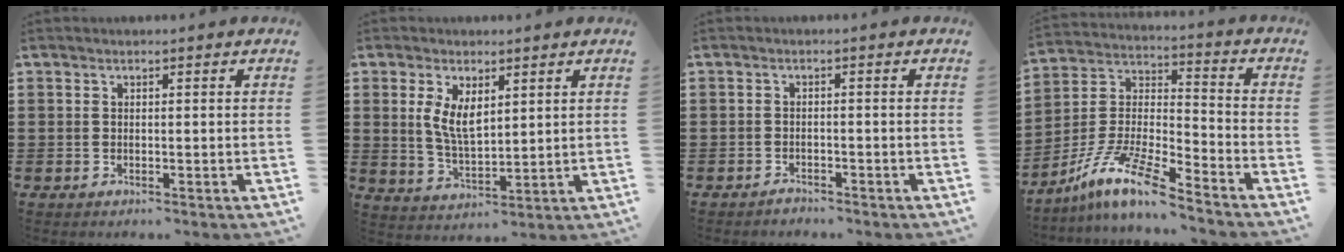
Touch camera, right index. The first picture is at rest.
{"total": 5.5, "force": [1.9, 2.7, 4.4], "torque": [-0.084, 0.002, 0.032]}
{"total": 1.3, "force": [-1.3, 0.2, 0.0], "torque": [-0.005, 0.003, -0.028]}
{"total": 10.7, "force": [-8.6, 1.0, 6.2], "torque": [-0.144, 0.000, -0.179]}